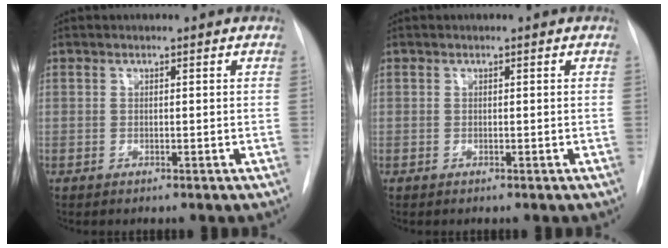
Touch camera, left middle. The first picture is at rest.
{"total": 0.0}